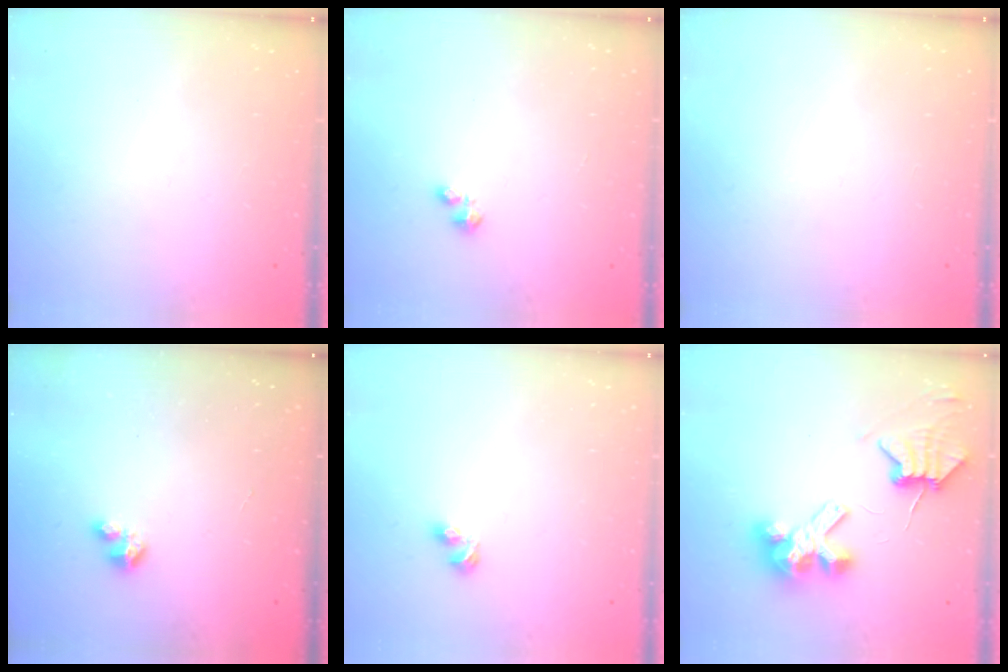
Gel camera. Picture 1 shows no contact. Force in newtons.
{"total": 1.1, "press": 1.1, "slide": 0.3}
{"total": 0.0}
{"total": 2.9, "press": 2.9, "slide": 0.2}
{"total": 3.8, "press": 3.8, "slide": 0.3}
{"total": 8.0, "press": 7.9, "slide": 1.0}